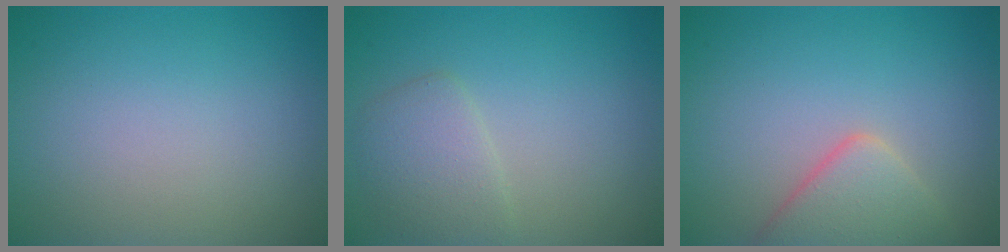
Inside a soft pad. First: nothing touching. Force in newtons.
{"total": 2.6, "press": 2.6, "slide": 0.3}
{"total": 4.0, "press": 4.0, "slide": 0.2}